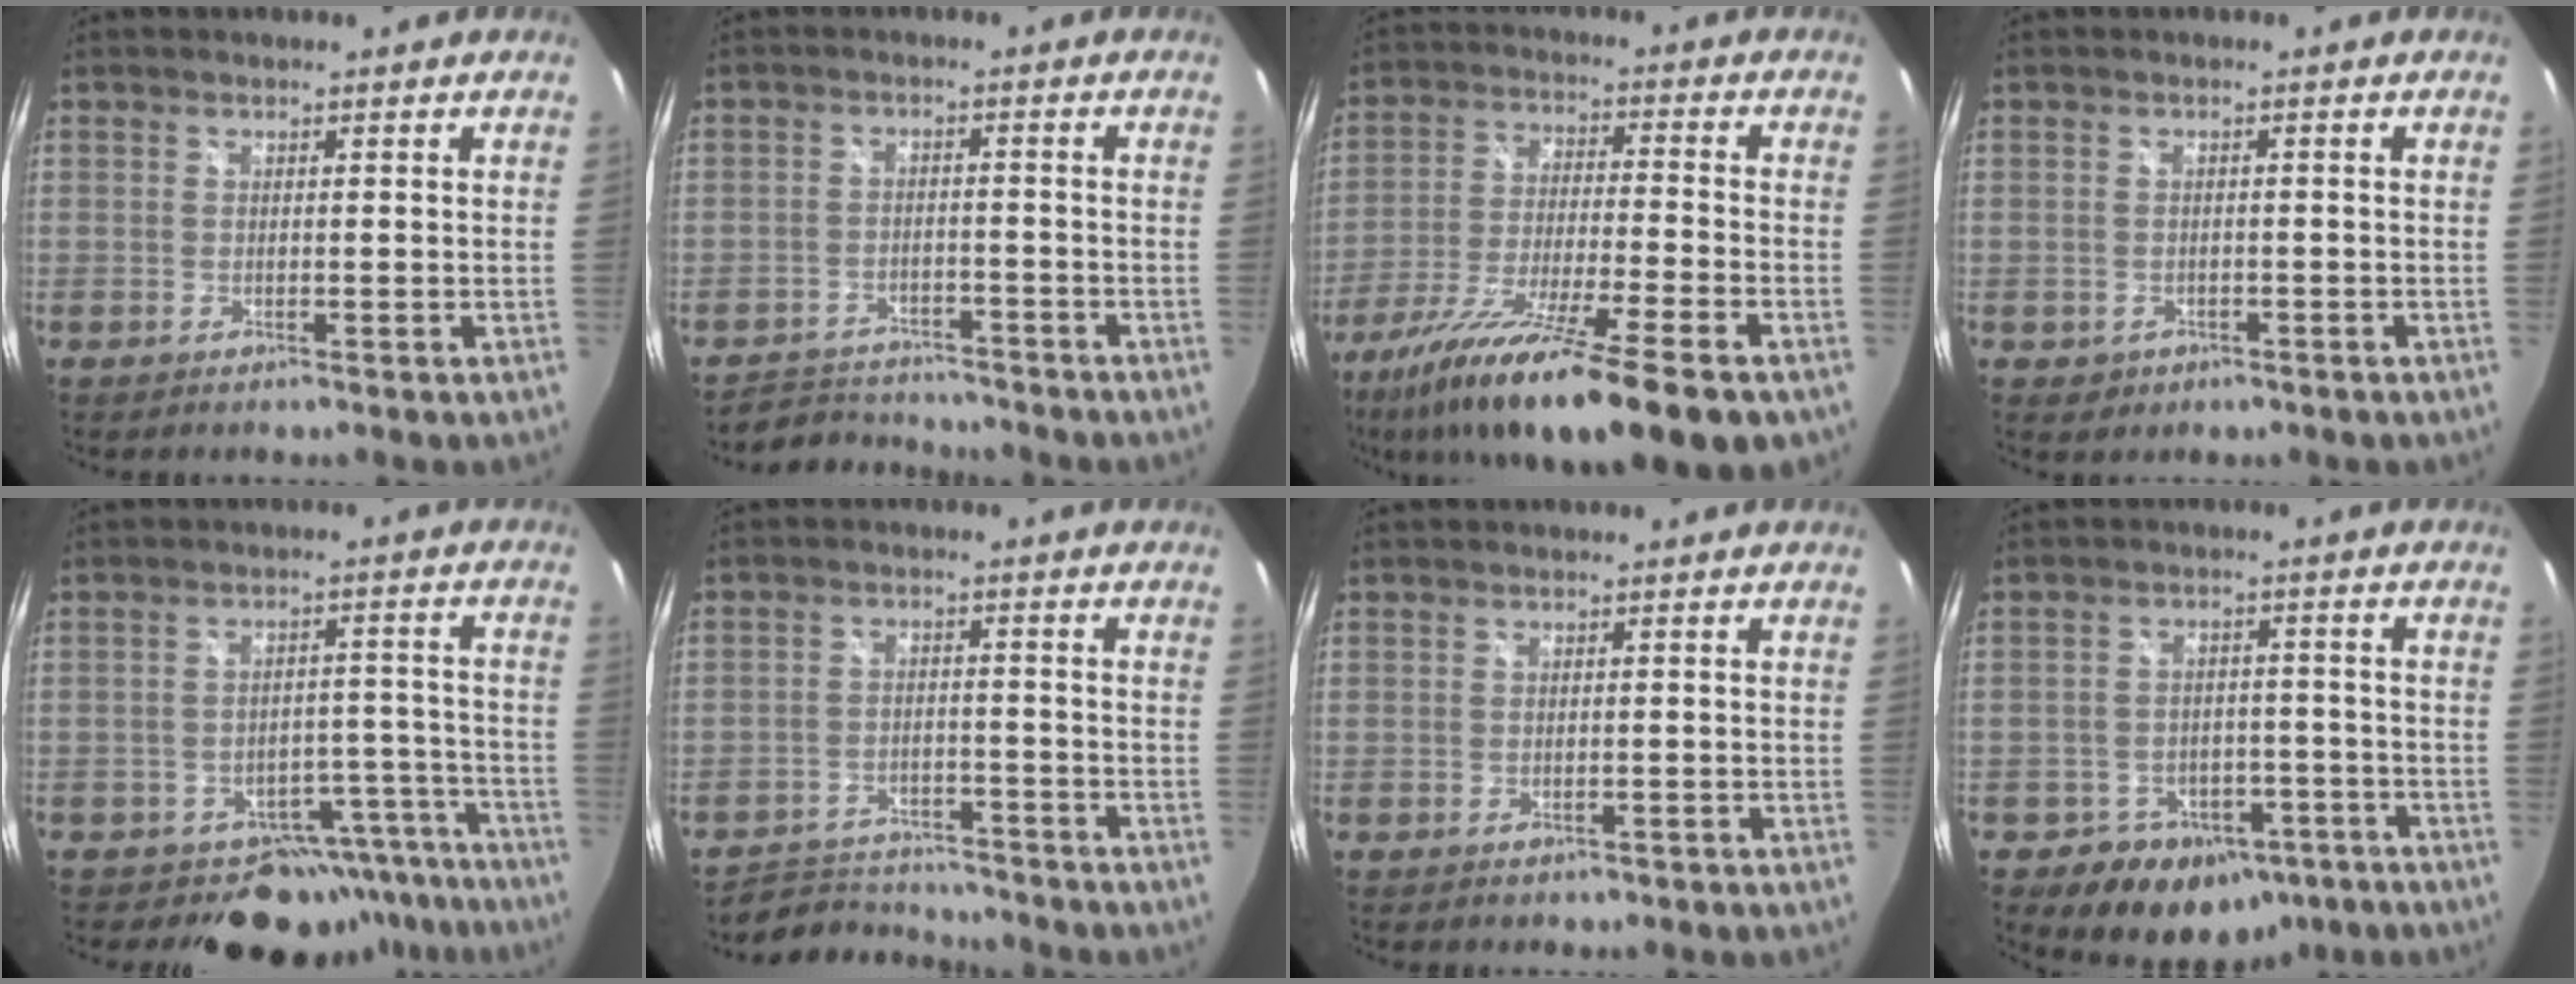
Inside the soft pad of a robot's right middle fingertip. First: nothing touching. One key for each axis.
{"total": 7.2, "fx": -6.9, "fy": 2.1, "fz": 0.6, "tx": -0.031, "ty": 0.017, "tz": -0.107}
{"total": 21.8, "fx": -15.1, "fy": 2.6, "fz": 15.5, "tx": -0.280, "ty": -0.063, "tz": -0.254}
{"total": 2.4, "fx": -0.7, "fy": 2.1, "fz": 0.9, "tx": -0.025, "ty": -0.003, "tz": -0.004}
{"total": 11.8, "fx": -9.9, "fy": 6.4, "fz": 0.8, "tx": 0.013, "ty": 0.058, "tz": -0.110}
{"total": 9.2, "fx": -8.6, "fy": 2.9, "fz": 1.4, "tx": -0.045, "ty": 0.016, "tz": -0.126}
{"total": 0.9, "fx": -0.3, "fy": 0.8, "fz": 0.0, "tx": 0.000, "ty": -0.001, "tz": 0.000}
{"total": 11.5, "fx": -6.6, "fy": 8.7, "fz": 3.8, "tx": -0.088, "ty": 0.024, "tz": -0.062}